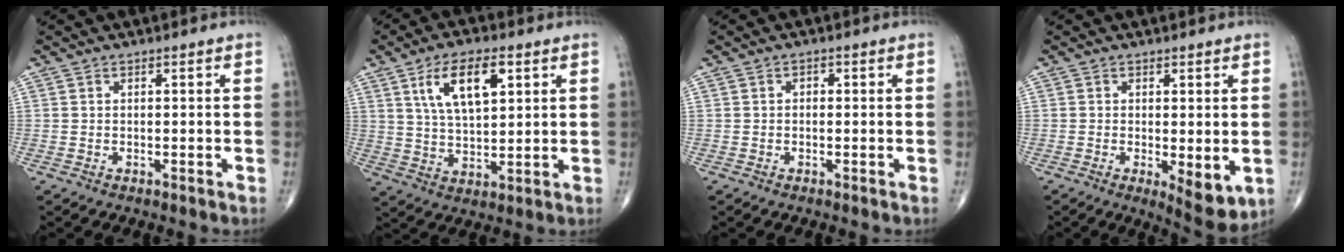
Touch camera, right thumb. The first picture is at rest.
{"total": 11.1, "force": [4.6, 4.8, 8.9], "torque": [-0.149, -0.013, 0.089]}
{"total": 0.9, "force": [0.0, 0.7, 0.6], "torque": [-0.005, 0.004, -0.003]}
{"total": 6.6, "force": [-1.2, 2.4, 6.1], "torque": [-0.085, -0.021, -0.014]}